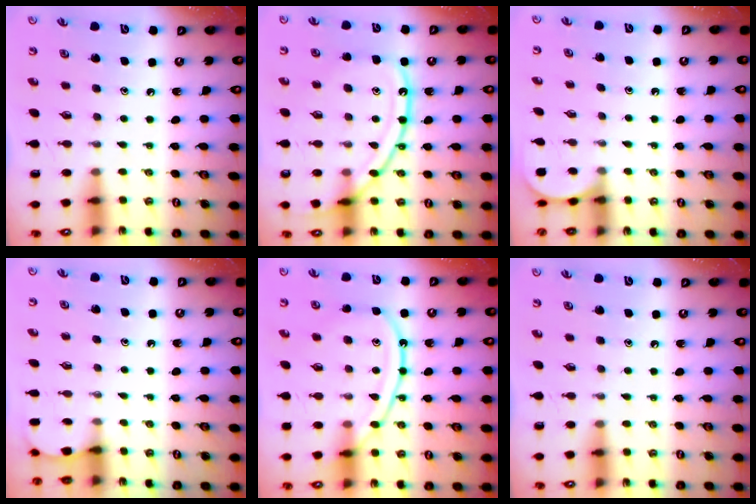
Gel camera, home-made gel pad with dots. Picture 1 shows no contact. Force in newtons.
{"total": 15.4, "press": 15.4, "slide": 1.2}
{"total": 0.7, "press": 0.7, "slide": 0.1}
{"total": 1.7, "press": 1.6, "slide": 0.2}
{"total": 13.7, "press": 13.6, "slide": 1.5}
{"total": 0.0}